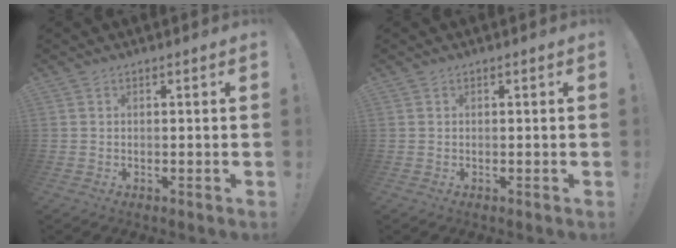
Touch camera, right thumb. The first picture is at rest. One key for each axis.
{"total": 0.0}